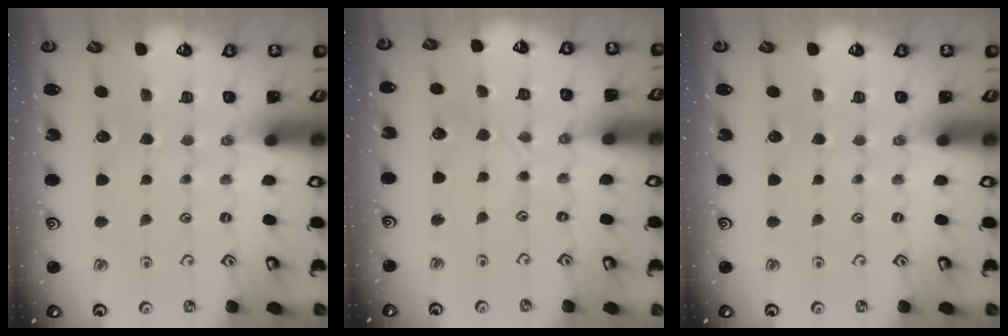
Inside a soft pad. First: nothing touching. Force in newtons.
{"total": 2.2, "press": 2.2, "slide": 0.3}
{"total": 0.0}